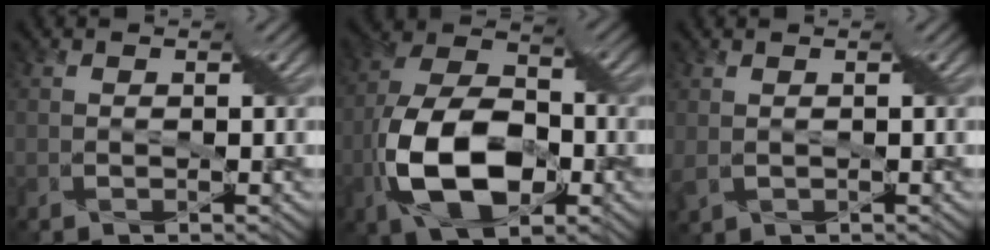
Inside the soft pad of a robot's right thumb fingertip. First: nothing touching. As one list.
[{"total": 13.0, "force": [-4.3, 7.6, 9.7], "torque": [-0.211, -0.011, -0.095]}, {"total": 2.1, "force": [0.3, 1.5, 1.4], "torque": [-0.043, -0.003, 0.008]}]